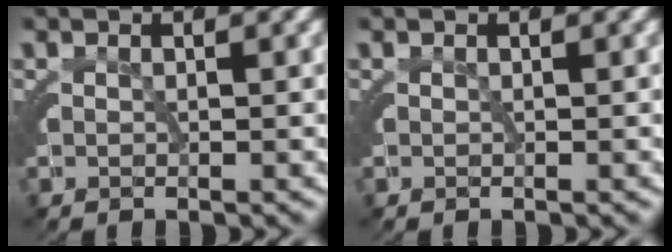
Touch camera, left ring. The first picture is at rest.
{"total": 0.0}